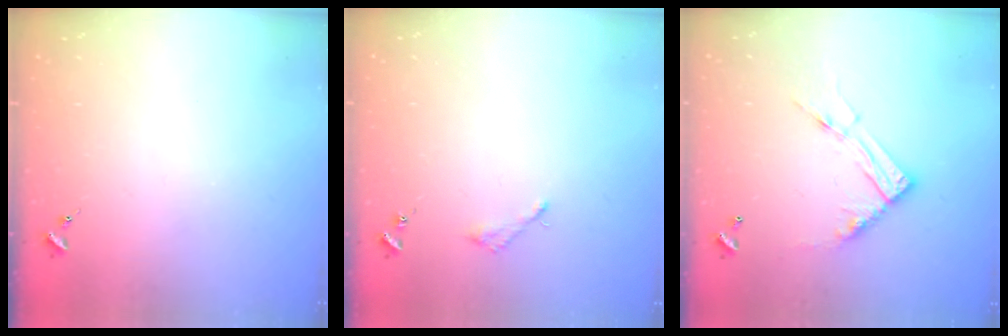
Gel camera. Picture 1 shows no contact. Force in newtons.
{"total": 2.2, "press": 2.2, "slide": 0.2}
{"total": 12.6, "press": 12.6, "slide": 1.2}